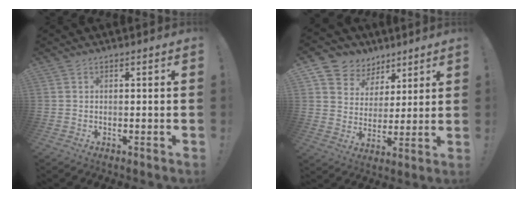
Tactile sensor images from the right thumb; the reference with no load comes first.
{"total": 8.8, "force": [4.9, 7.2, 1.3], "torque": [-0.021, -0.039, 0.102]}